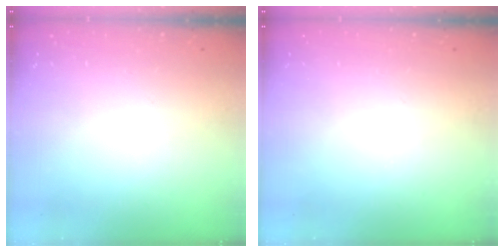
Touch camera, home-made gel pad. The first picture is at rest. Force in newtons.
{"total": 0.0}